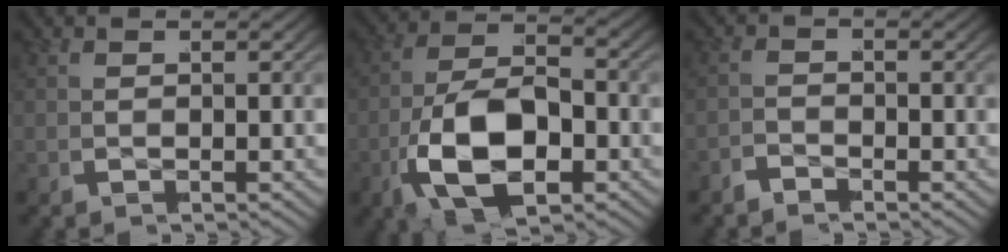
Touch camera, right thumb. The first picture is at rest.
{"total": 11.1, "force": [-2.0, 6.6, 8.6], "torque": [-0.194, -0.036, -0.020]}
{"total": 1.7, "force": [-1.6, -0.2, -0.6], "torque": [0.015, 0.003, -0.039]}